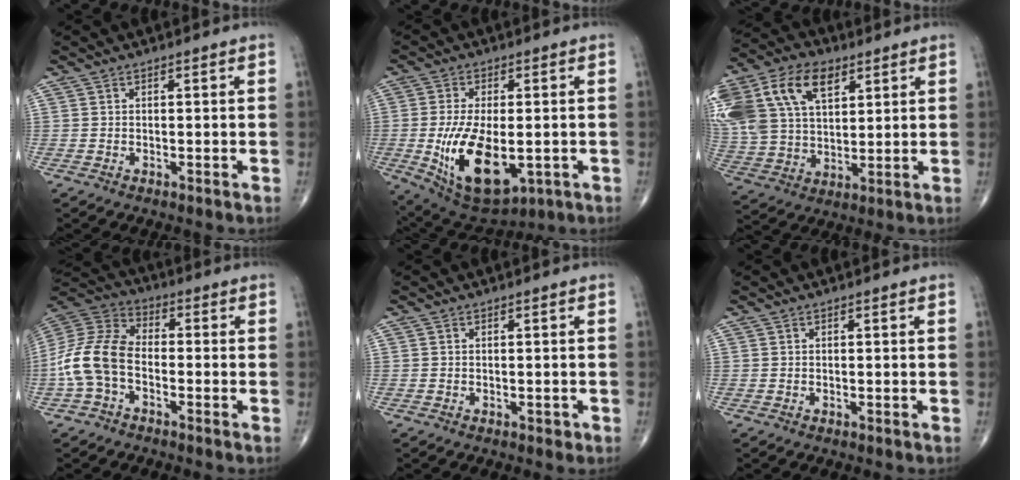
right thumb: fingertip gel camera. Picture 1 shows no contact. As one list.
[{"total": 16.4, "force": [-3.2, 8.3, 13.8], "torque": [-0.243, -0.017, -0.030]}, {"total": 23.7, "force": [9.7, 15.1, 15.5], "torque": [-0.354, 0.026, 0.186]}, {"total": 12.4, "force": [-3.2, 7.8, 9.1], "torque": [-0.189, 0.036, -0.073]}, {"total": 0.9, "force": [-0.3, 0.6, 0.5], "torque": [-0.005, 0.000, -0.004]}, {"total": 0.0}]